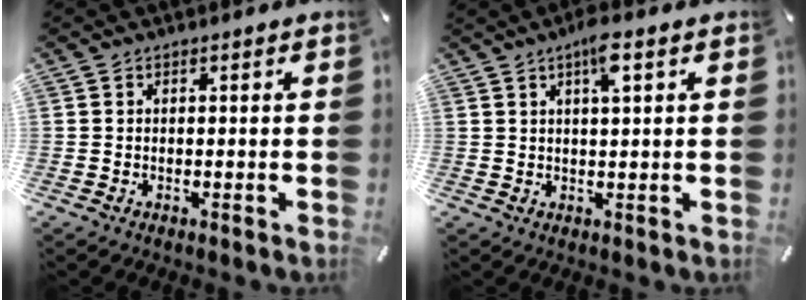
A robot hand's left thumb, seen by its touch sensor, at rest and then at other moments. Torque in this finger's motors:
{"motor_torque": [0.89, 0.80, 0.78, -0.28, 0.01]}